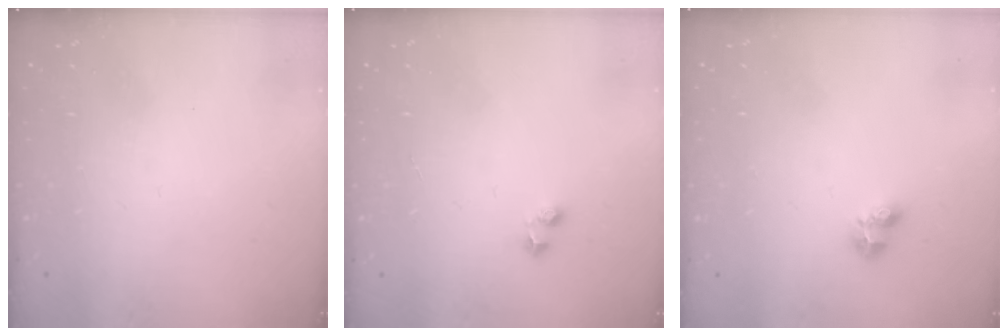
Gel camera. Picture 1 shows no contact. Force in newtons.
{"total": 1.8, "press": 1.7, "slide": 0.6}
{"total": 1.6, "press": 1.5, "slide": 0.6}